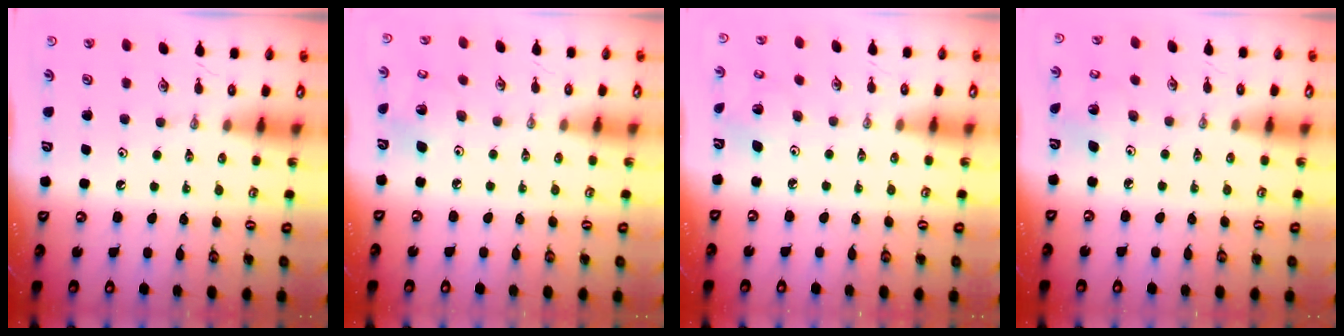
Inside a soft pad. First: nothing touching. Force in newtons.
{"total": 5.0, "press": 4.7, "slide": 1.8}
{"total": 2.9, "press": 2.9, "slide": 0.2}
{"total": 2.9, "press": 2.9, "slide": 0.2}